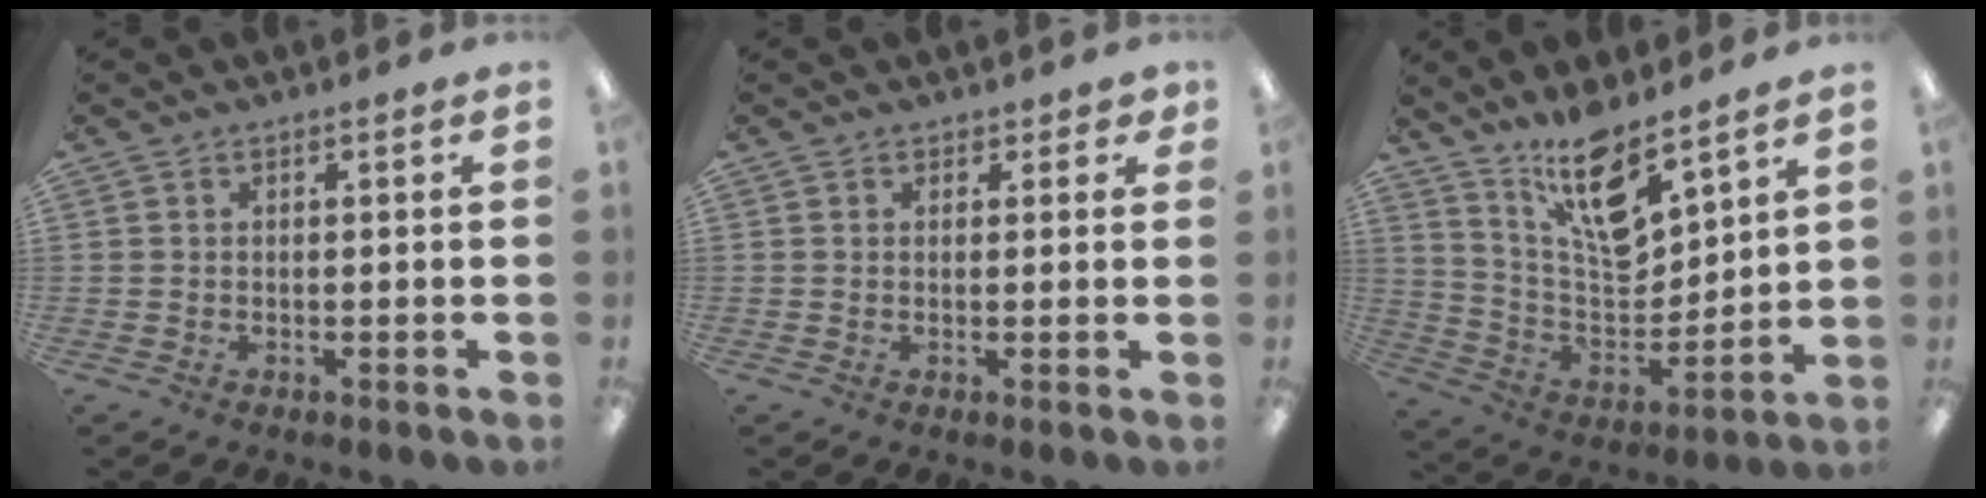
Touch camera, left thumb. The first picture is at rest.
{"total": 1.8, "force": [1.3, 1.3, 0.5], "torque": [0.007, -0.003, 0.020]}
{"total": 15.0, "force": [11.5, 4.6, 8.4], "torque": [-0.155, -0.076, 0.202]}